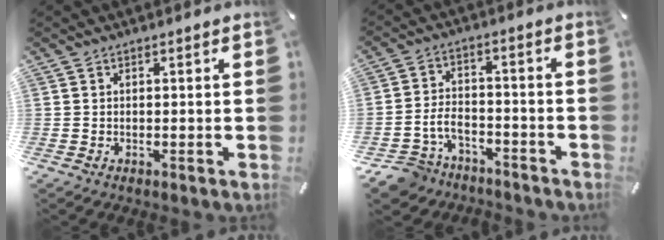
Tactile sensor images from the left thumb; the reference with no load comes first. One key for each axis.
{"total": 7.4, "fx": -5.0, "fy": 4.9, "fz": 2.4, "tx": -0.058, "ty": 0.022, "tz": -0.099}